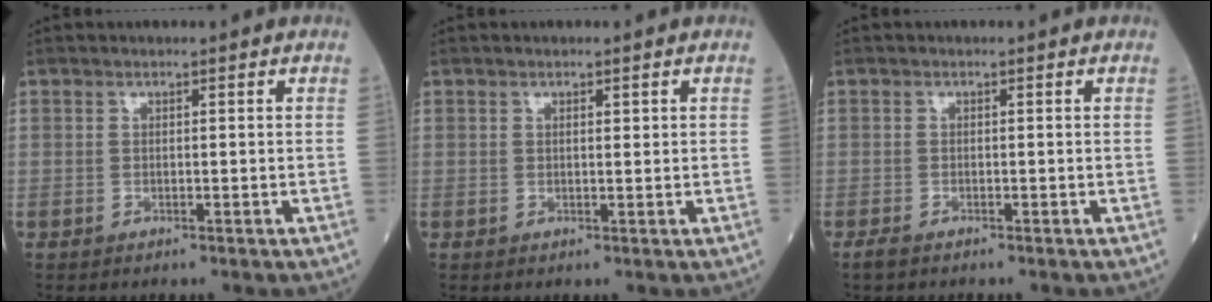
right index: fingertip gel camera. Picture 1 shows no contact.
{"total": 0.9, "force": [0.4, 0.2, 0.7], "torque": [-0.012, -0.001, 0.006]}
{"total": 1.2, "force": [-1.0, 0.3, 0.6], "torque": [-0.021, -0.004, -0.019]}